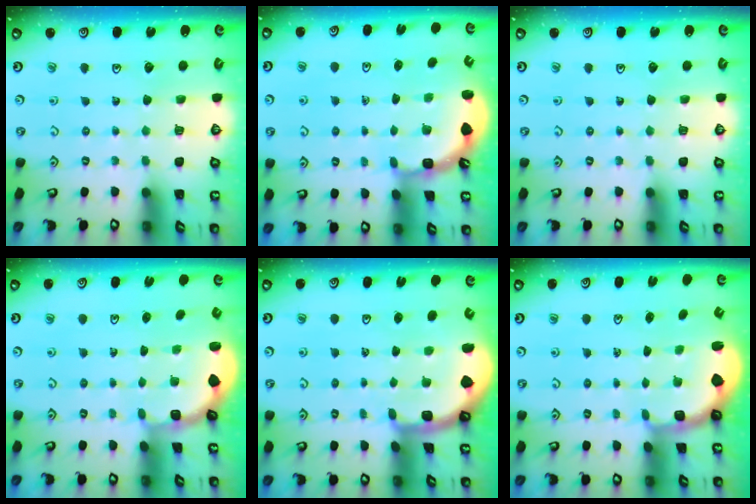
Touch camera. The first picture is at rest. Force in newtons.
{"total": 2.3, "press": 2.1, "slide": 0.9}
{"total": 0.0}
{"total": 1.9, "press": 1.8, "slide": 0.7}
{"total": 2.4, "press": 2.4, "slide": 0.4}
{"total": 2.4, "press": 1.2, "slide": 2.1}